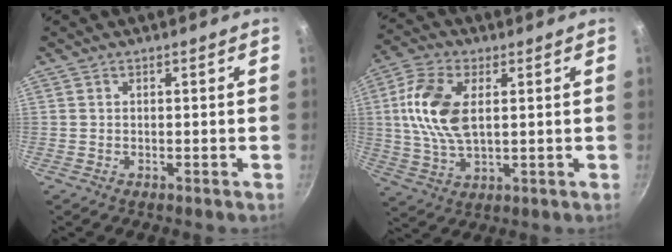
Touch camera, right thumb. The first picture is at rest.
{"total": 12.4, "force": [2.2, 6.7, 10.2], "torque": [-0.202, 0.004, 0.040]}